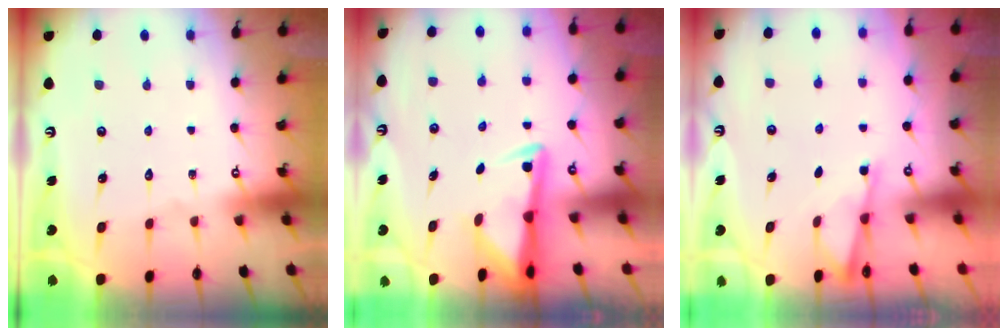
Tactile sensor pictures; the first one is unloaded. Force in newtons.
{"total": 2.9, "press": 2.8, "slide": 0.5}
{"total": 1.2, "press": 1.2, "slide": 0.3}